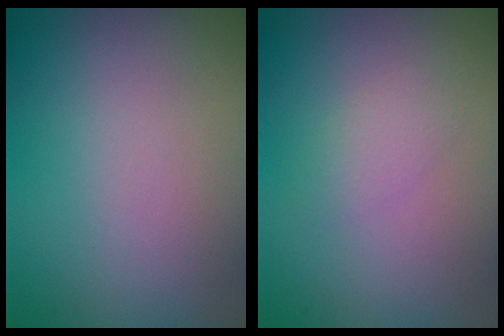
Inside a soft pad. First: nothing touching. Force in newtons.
{"total": 2.5, "press": 2.4, "slide": 0.3}